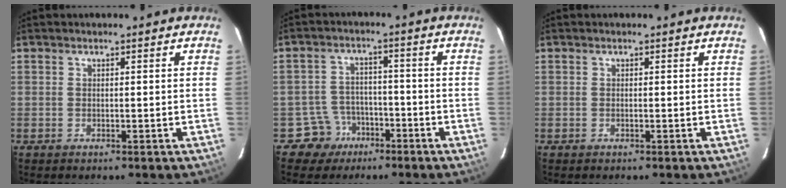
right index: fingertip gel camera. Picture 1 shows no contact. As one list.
[{"total": 5.4, "force": [-3.0, 4.6, -0.4], "torque": [0.014, 0.014, -0.043]}, {"total": 0.0}]